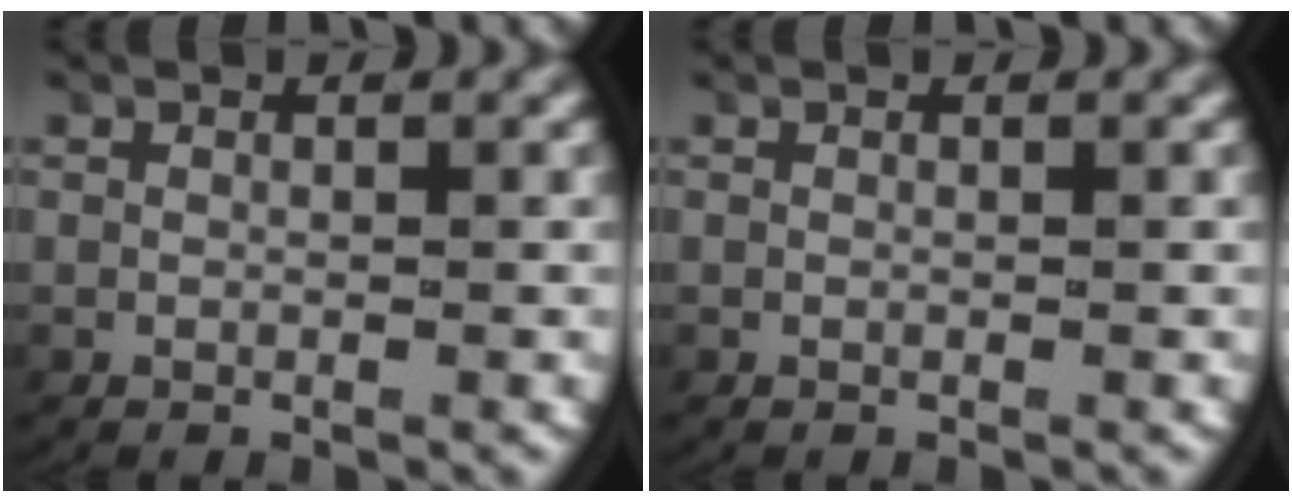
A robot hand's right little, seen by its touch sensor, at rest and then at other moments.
{"total": 0.0}